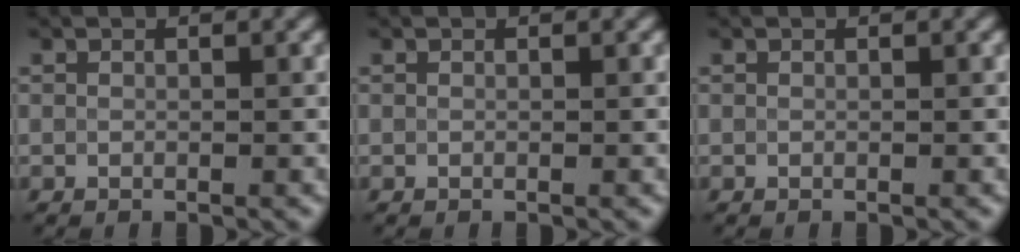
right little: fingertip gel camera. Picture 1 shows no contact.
{"total": 0.0}
{"total": 0.0}